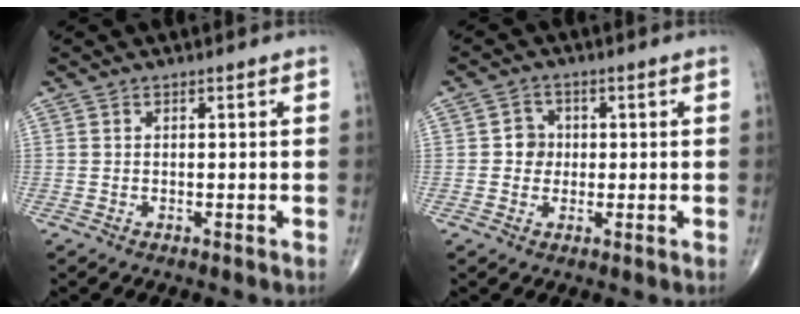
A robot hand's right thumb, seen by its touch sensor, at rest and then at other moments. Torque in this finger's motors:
{"motor_torque": [-0.28, 0.08, 0.09, 0.07, 0.01]}